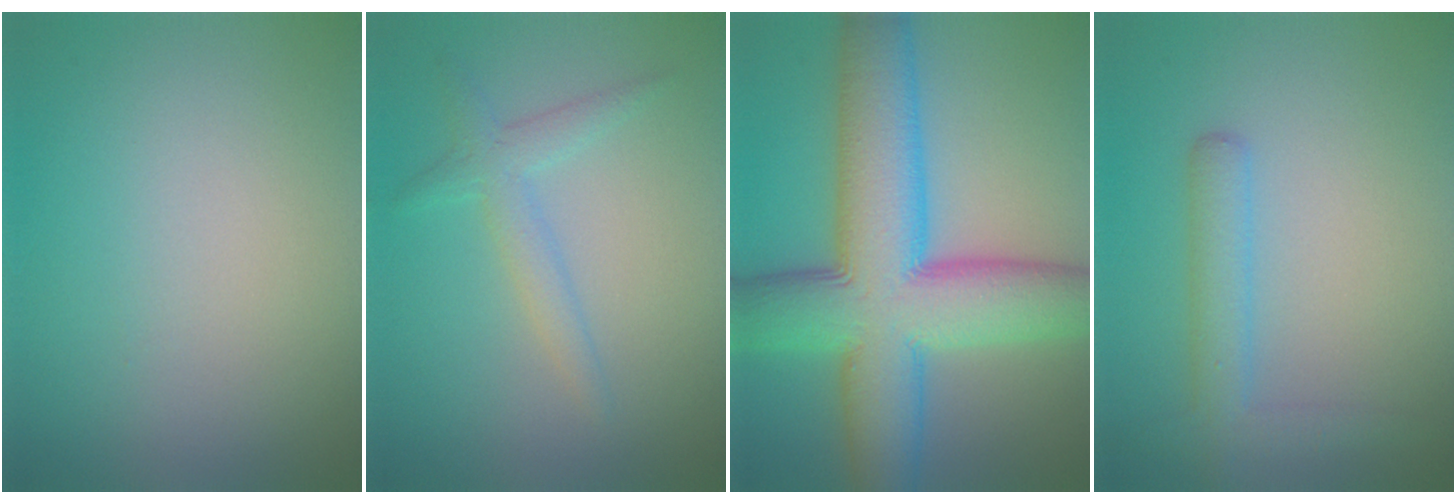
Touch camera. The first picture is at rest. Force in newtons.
{"total": 2.2, "press": 2.2, "slide": 0.1}
{"total": 12.8, "press": 12.8, "slide": 0.2}
{"total": 2.9, "press": 2.9, "slide": 0.1}